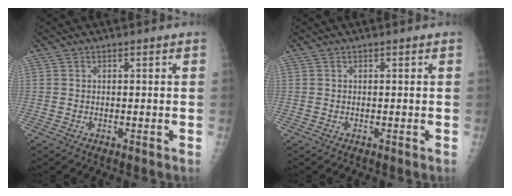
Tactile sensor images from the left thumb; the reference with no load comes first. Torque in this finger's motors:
{"motor_torque": [-0.01, 0.01, -0.04, -0.03, 0.00]}